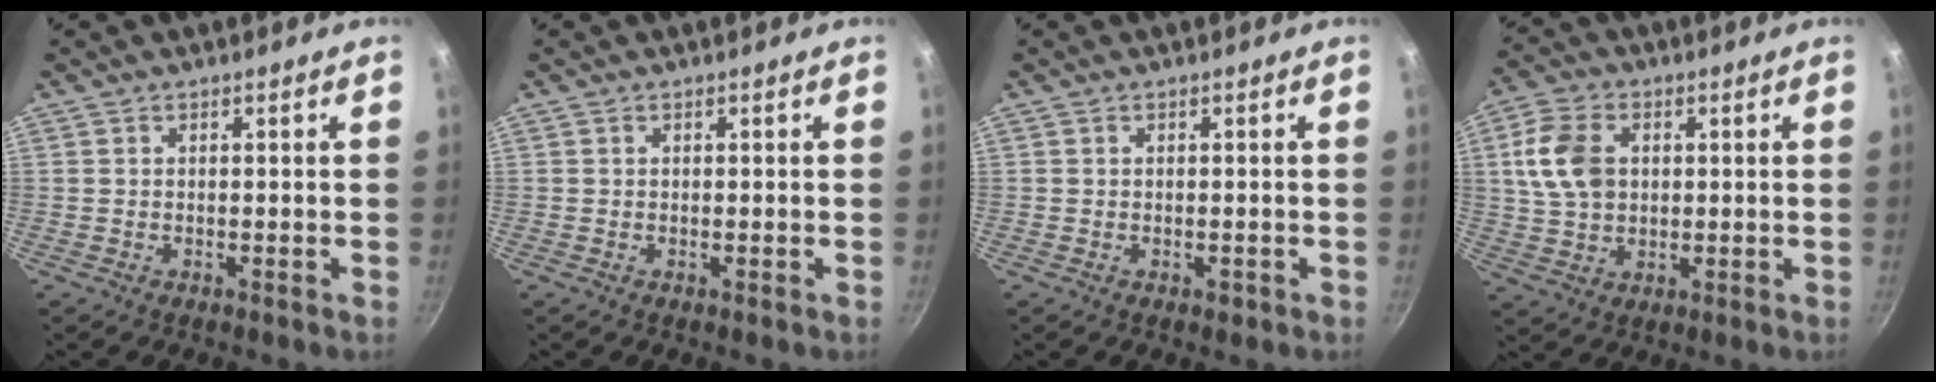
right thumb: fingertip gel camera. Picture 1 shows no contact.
{"total": 0.0}
{"total": 0.9, "force": [-0.4, 0.6, 0.5], "torque": [-0.005, 0.002, -0.005]}
{"total": 10.3, "force": [2.0, 7.4, 6.9], "torque": [-0.119, 0.004, 0.036]}